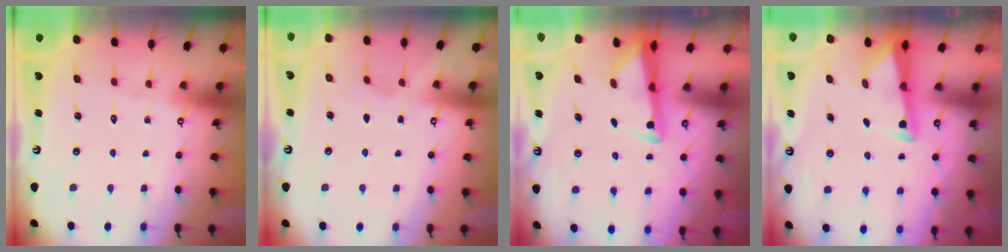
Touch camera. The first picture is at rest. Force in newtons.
{"total": 3.3, "press": 3.3, "slide": 0.0}
{"total": 3.0, "press": 2.8, "slide": 0.9}
{"total": 2.9, "press": 2.8, "slide": 0.4}